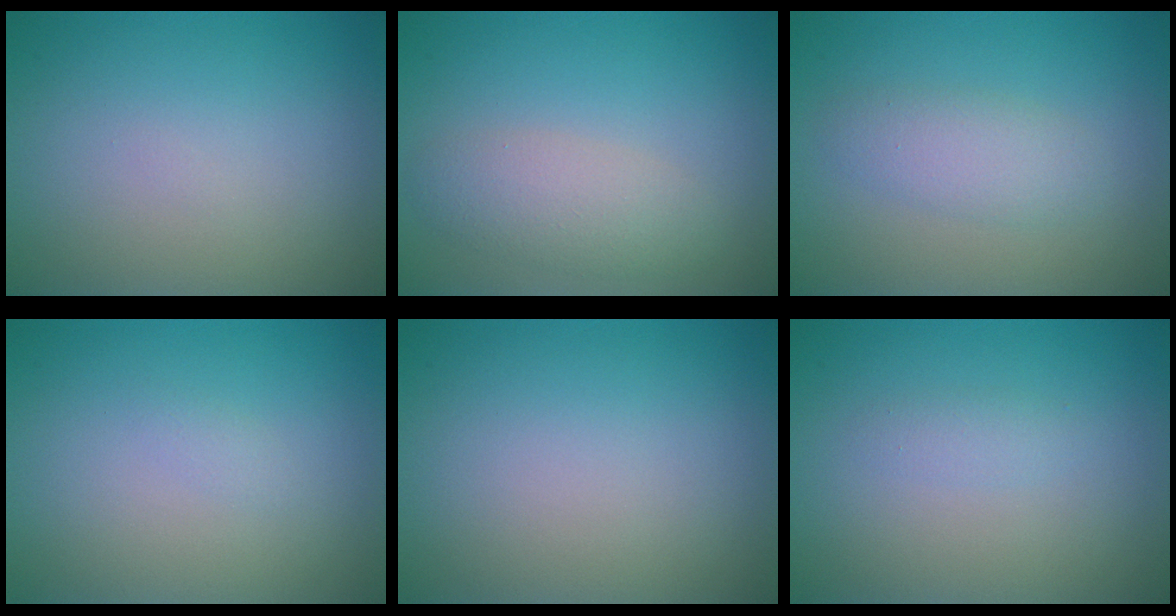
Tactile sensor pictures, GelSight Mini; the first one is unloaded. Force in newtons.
{"total": 2.9, "press": 2.9, "slide": 0.2}
{"total": 2.5, "press": 2.5, "slide": 0.1}
{"total": 0.5, "press": 0.5, "slide": 0.1}
{"total": 0.0}
{"total": 0.9, "press": 0.9, "slide": 0.0}